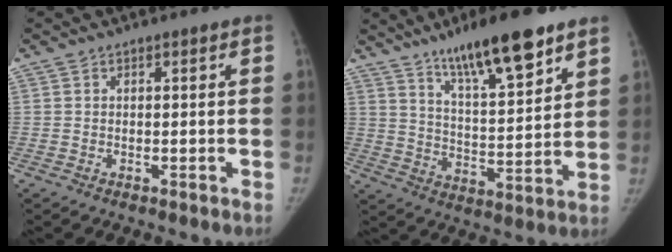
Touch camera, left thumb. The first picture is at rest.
{"total": 16.5, "force": [11.1, 3.8, 11.6], "torque": [-0.166, -0.058, 0.188]}